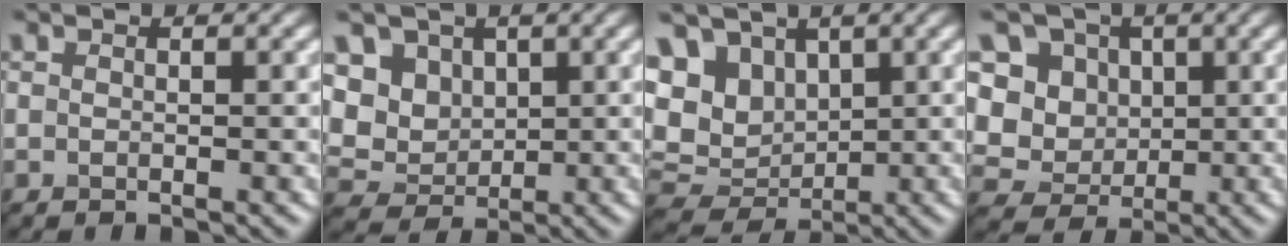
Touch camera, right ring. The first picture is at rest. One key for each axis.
{"total": 5.3, "fx": 2.3, "fy": 4.5, "fz": 1.4, "tx": -0.071, "ty": 0.009, "tz": 0.070}
{"total": 6.8, "fx": 2.8, "fy": 5.3, "fz": 3.2, "tx": -0.111, "ty": 0.019, "tz": 0.071}
{"total": 9.1, "fx": 3.8, "fy": 7.5, "fz": 3.2, "tx": -0.111, "ty": 0.020, "tz": 0.085}